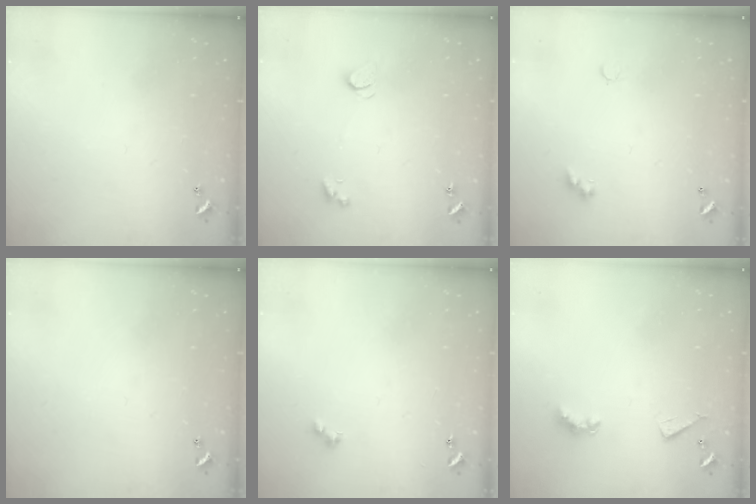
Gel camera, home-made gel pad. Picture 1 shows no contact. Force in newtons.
{"total": 2.3, "press": 2.2, "slide": 0.5}
{"total": 2.9, "press": 2.8, "slide": 0.6}
{"total": 0.0}
{"total": 2.5, "press": 2.5, "slide": 0.5}
{"total": 3.5, "press": 3.5, "slide": 0.6}